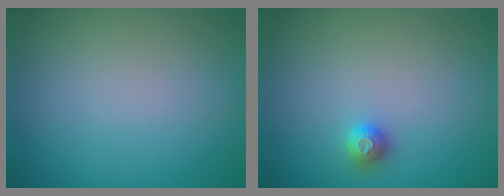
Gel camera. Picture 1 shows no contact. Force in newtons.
{"total": 1.3, "press": 1.2, "slide": 0.3}